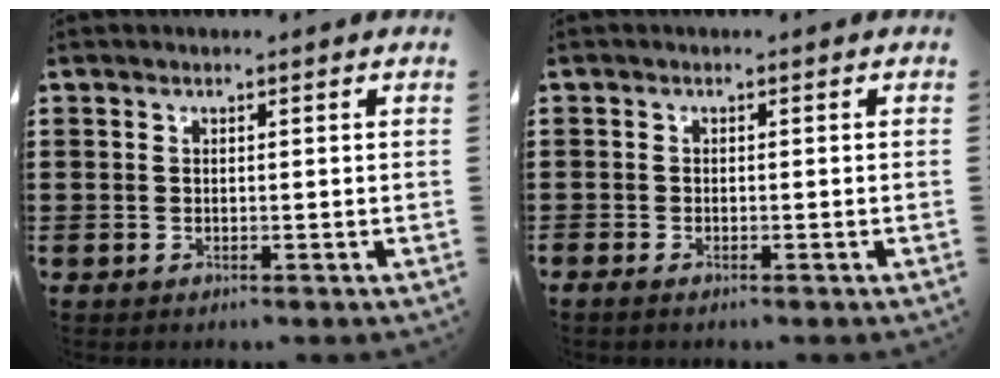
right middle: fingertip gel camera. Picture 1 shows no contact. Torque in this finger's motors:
{"motor_torque": [0.13, 0.11, -0.07, 0.01]}